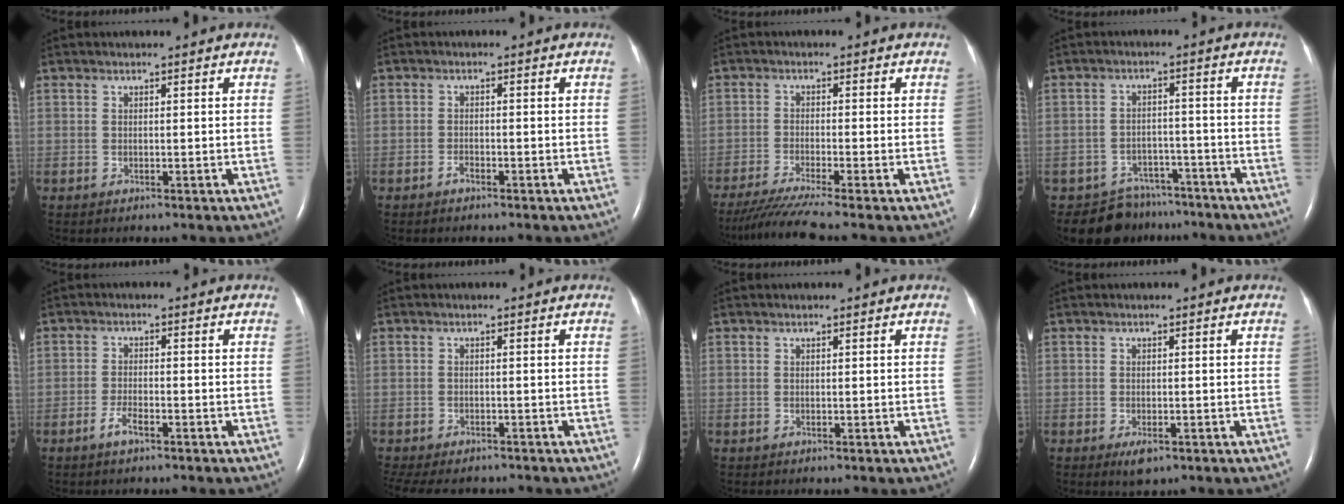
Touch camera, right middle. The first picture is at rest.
{"total": 1.2, "force": [-0.9, 0.4, 0.6], "torque": [-0.012, 0.001, -0.016]}
{"total": 7.4, "force": [-6.1, -1.8, 3.8], "torque": [-0.063, -0.031, -0.105]}
{"total": 7.9, "force": [-6.9, 3.9, -0.5], "torque": [0.015, 0.019, -0.099]}
{"total": 2.7, "force": [-1.8, 0.6, 2.0], "torque": [-0.042, 0.001, -0.036]}
{"total": 11.5, "force": [-9.4, 4.5, 4.7], "torque": [-0.108, -0.011, -0.123]}
{"total": 0.0}
{"total": 2.2, "force": [-1.2, 0.9, 1.7], "torque": [-0.032, -0.003, -0.015]}